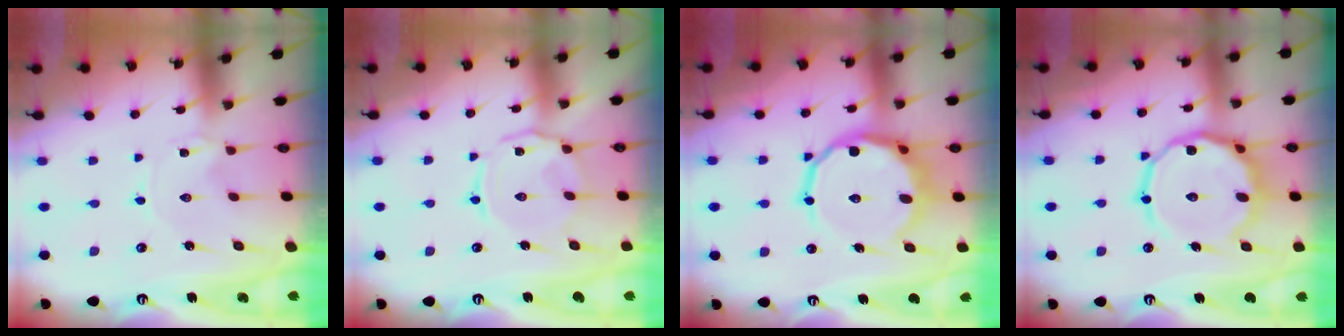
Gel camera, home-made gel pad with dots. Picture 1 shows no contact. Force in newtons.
{"total": 7.3, "press": 7.2, "slide": 0.7}
{"total": 13.8, "press": 13.4, "slide": 3.3}
{"total": 14.0, "press": 13.9, "slide": 1.5}